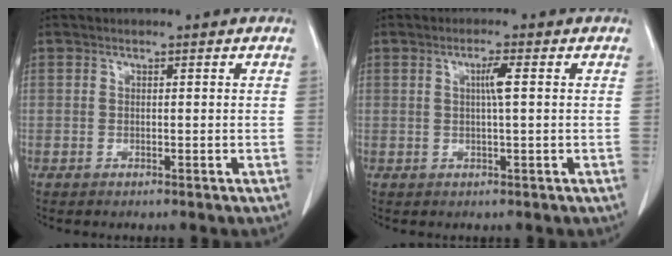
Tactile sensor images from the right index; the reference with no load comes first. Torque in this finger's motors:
{"motor_torque": [0.05, 0.04, 0.05, 0.03]}